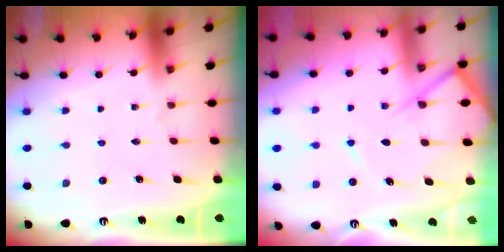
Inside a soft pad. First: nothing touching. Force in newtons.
{"total": 8.4, "press": 8.4, "slide": 1.1}